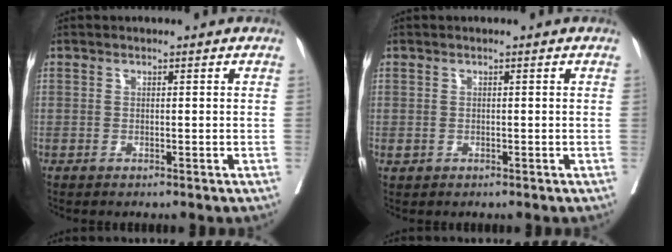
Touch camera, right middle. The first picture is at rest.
{"total": 0.7, "force": [-0.1, 0.6, 0.2], "torque": [-0.007, 0.000, 0.002]}